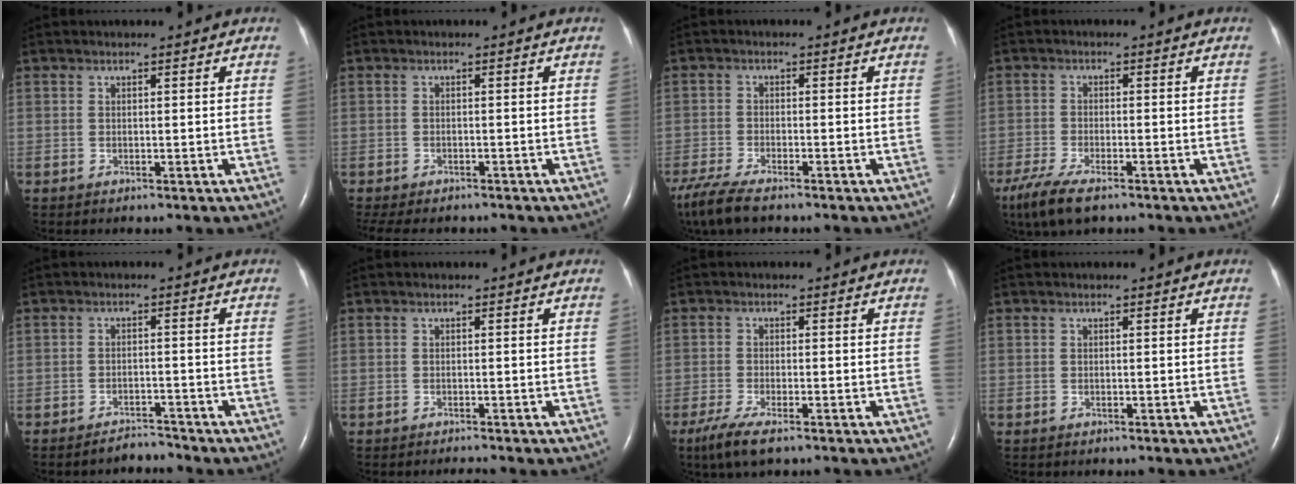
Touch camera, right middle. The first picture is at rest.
{"total": 9.3, "force": [-7.7, 3.4, 3.9], "torque": [-0.073, -0.005, -0.103]}
{"total": 8.3, "force": [-6.6, 1.6, 4.8], "torque": [-0.097, -0.023, -0.119]}
{"total": 7.6, "force": [-5.4, 1.9, 5.0], "torque": [-0.099, -0.019, -0.091]}
{"total": 2.3, "force": [-2.3, 0.2, -0.3], "torque": [0.008, -0.008, -0.037]}
{"total": 0.6, "force": [-0.6, -0.1, 0.1], "torque": [-0.006, -0.004, -0.007]}
{"total": 5.4, "force": [-3.6, 1.0, 3.9], "torque": [-0.084, -0.016, -0.060]}
{"total": 0.0}